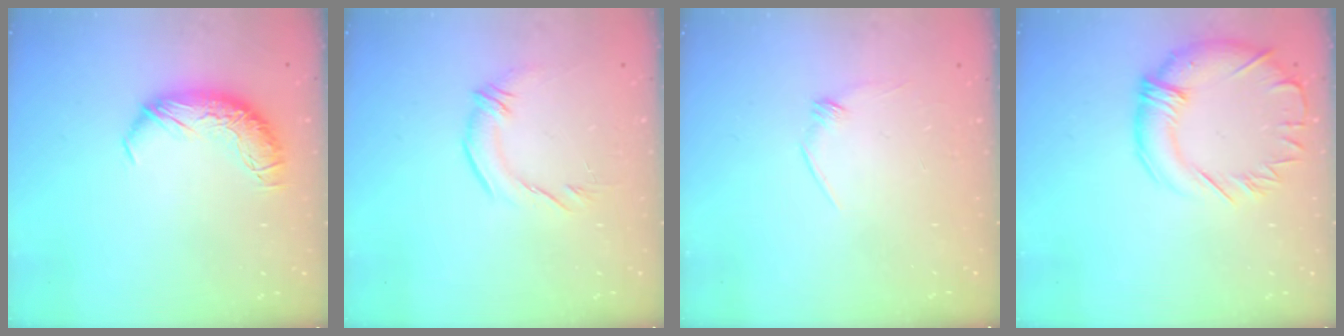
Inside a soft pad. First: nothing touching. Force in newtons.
{"total": 1.9, "press": 1.0, "slide": 1.7}
{"total": 7.7, "press": 7.6, "slide": 0.6}
{"total": 3.0, "press": 2.7, "slide": 1.3}